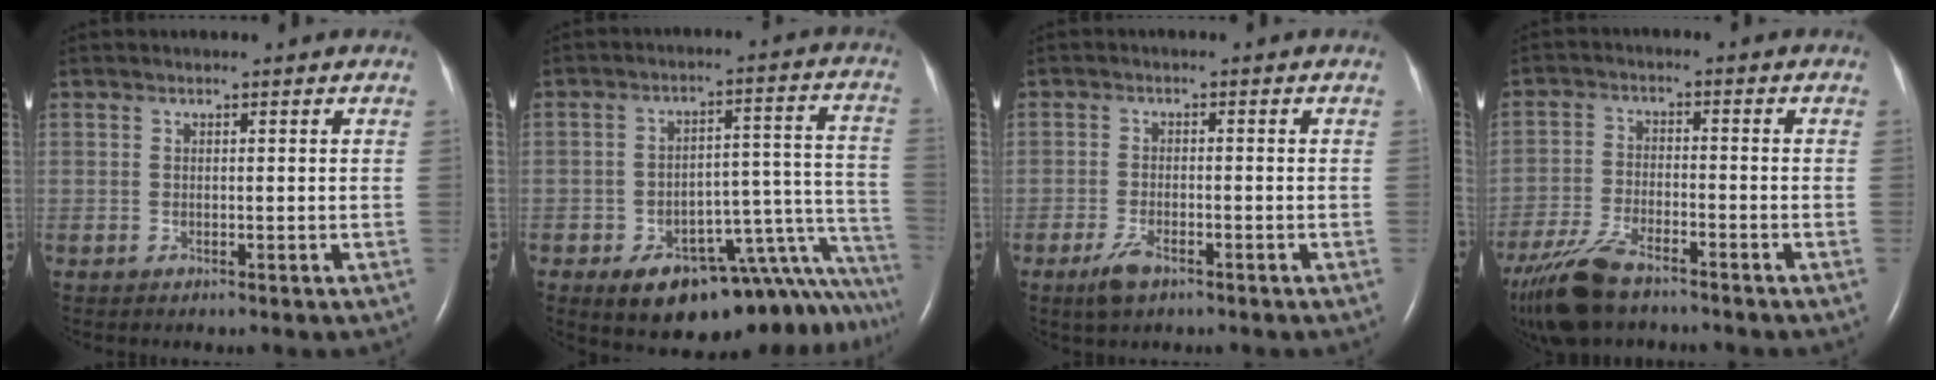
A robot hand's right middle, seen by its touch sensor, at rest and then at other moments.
{"total": 19.5, "force": [-15.4, 5.4, 10.6], "torque": [-0.029, 0.060, -0.193]}
{"total": 3.5, "force": [-2.3, 1.2, 2.4], "torque": [-0.057, -0.004, -0.040]}
{"total": 10.2, "force": [-7.9, 3.0, 5.7], "torque": [-0.121, -0.021, -0.148]}